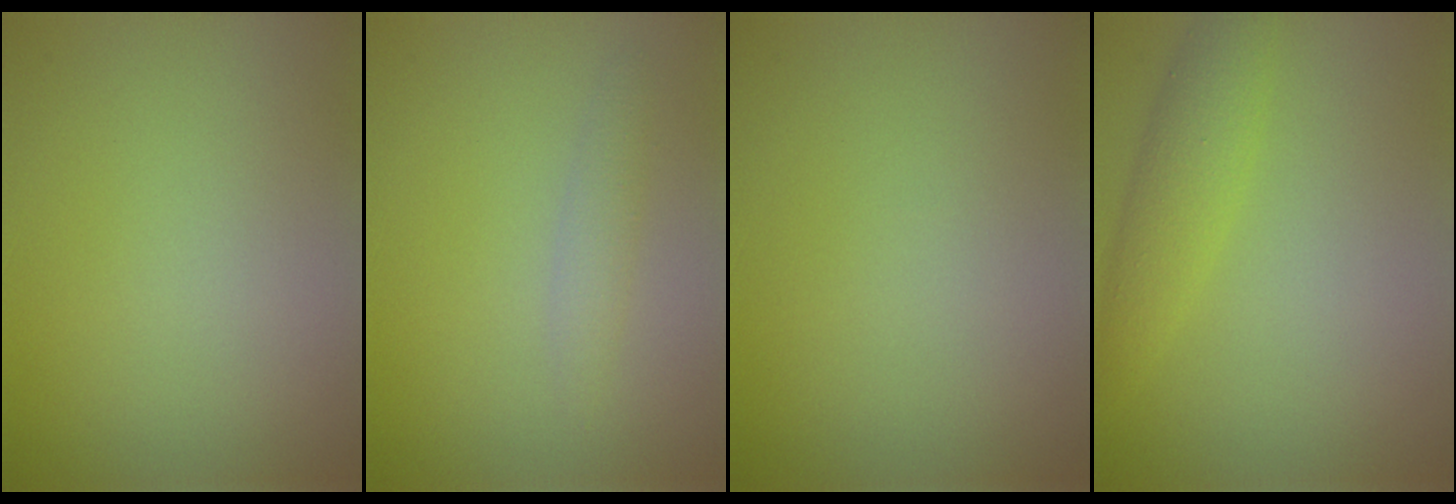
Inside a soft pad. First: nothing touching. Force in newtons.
{"total": 1.4, "press": 1.4, "slide": 0.0}
{"total": 0.0}
{"total": 2.7, "press": 2.7, "slide": 0.0}